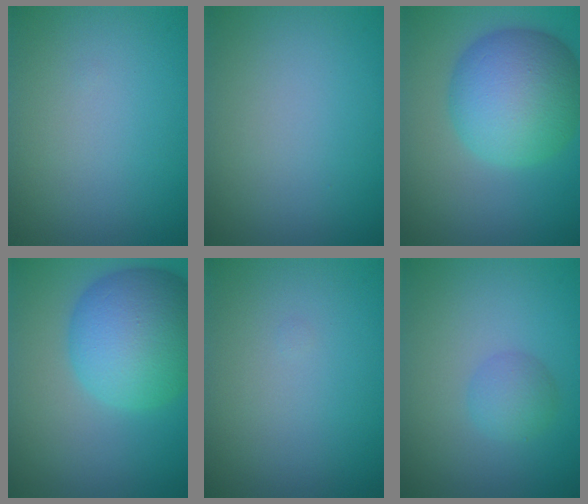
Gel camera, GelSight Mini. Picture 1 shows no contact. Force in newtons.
{"total": 0.0}
{"total": 9.7, "press": 9.7, "slide": 0.1}
{"total": 10.5, "press": 10.4, "slide": 0.3}
{"total": 0.0}
{"total": 2.0, "press": 2.0, "slide": 0.1}